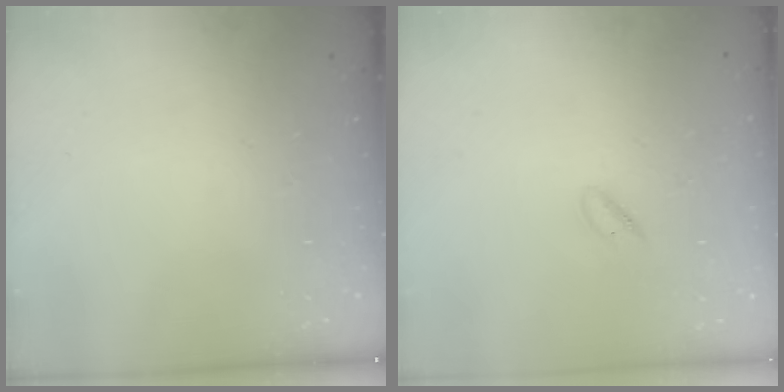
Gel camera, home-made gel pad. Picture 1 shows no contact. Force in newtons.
{"total": 1.5, "press": 1.2, "slide": 0.9}